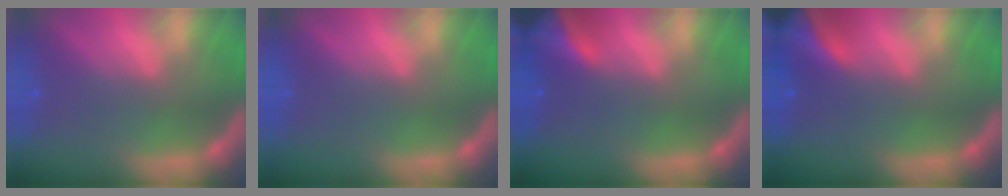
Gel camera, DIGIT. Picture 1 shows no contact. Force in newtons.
{"total": 0.0}
{"total": 6.5}
{"total": 7.9}